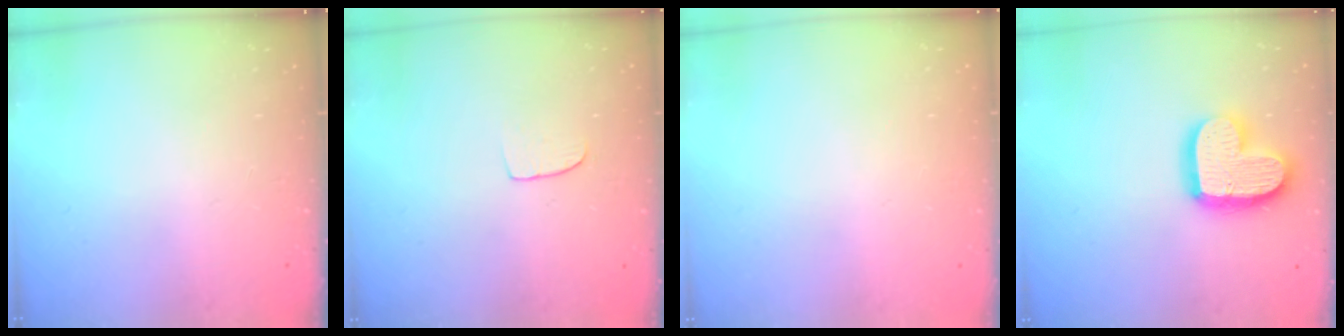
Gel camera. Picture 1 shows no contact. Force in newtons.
{"total": 5.9, "press": 5.9, "slide": 0.4}
{"total": 0.0}
{"total": 16.7, "press": 16.6, "slide": 1.2}